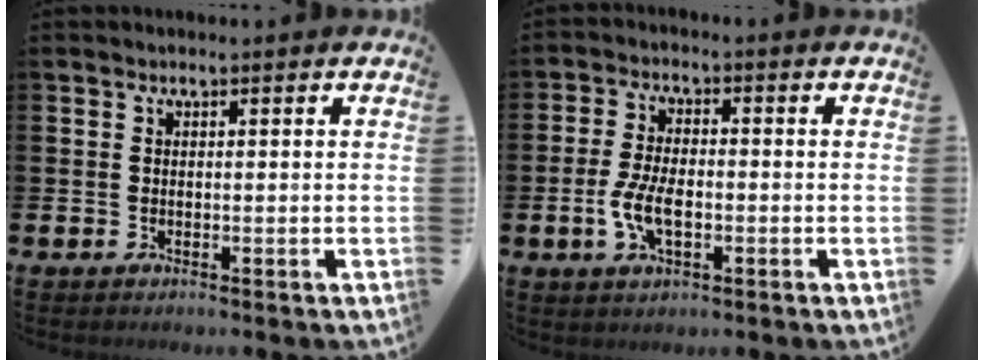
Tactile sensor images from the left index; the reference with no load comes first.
{"total": 5.4, "force": [-1.2, 2.6, 4.6], "torque": [-0.092, 0.000, -0.023]}